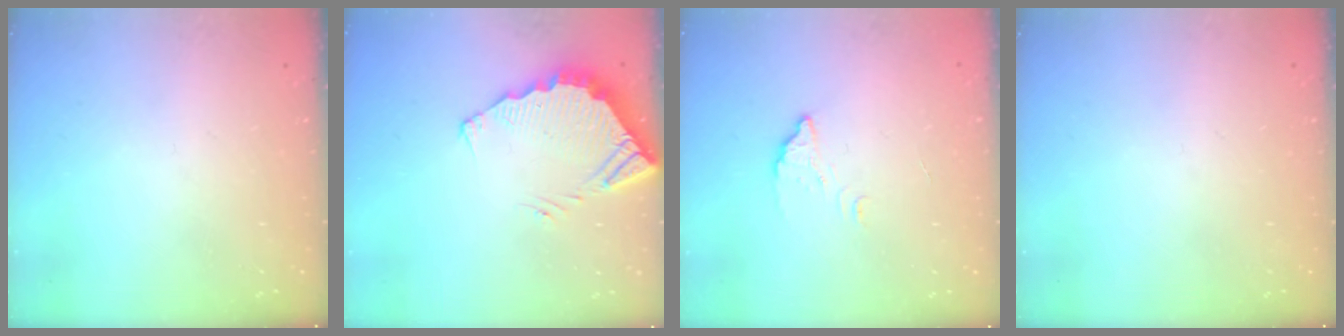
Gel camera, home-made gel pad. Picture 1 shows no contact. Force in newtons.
{"total": 4.8, "press": 4.8, "slide": 0.3}
{"total": 2.3, "press": 2.3, "slide": 0.1}
{"total": 0.0}